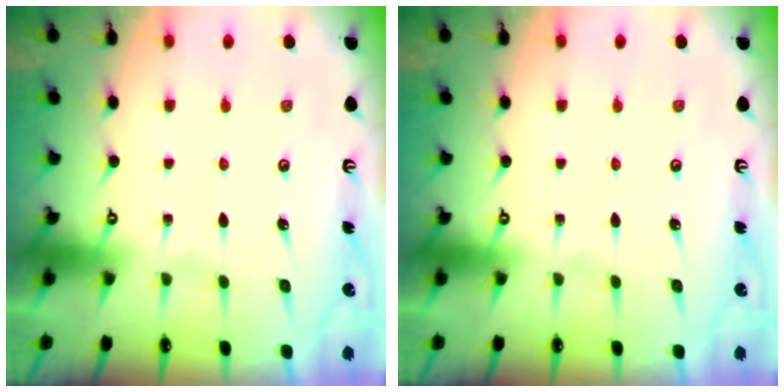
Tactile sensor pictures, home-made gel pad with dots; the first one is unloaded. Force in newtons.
{"total": 0.0}